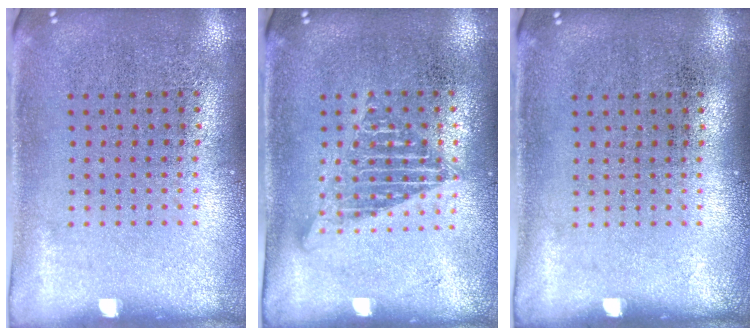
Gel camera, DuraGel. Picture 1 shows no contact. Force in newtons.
{"total": 1.3, "press": 1.2, "slide": 0.6}
{"total": 0.0}